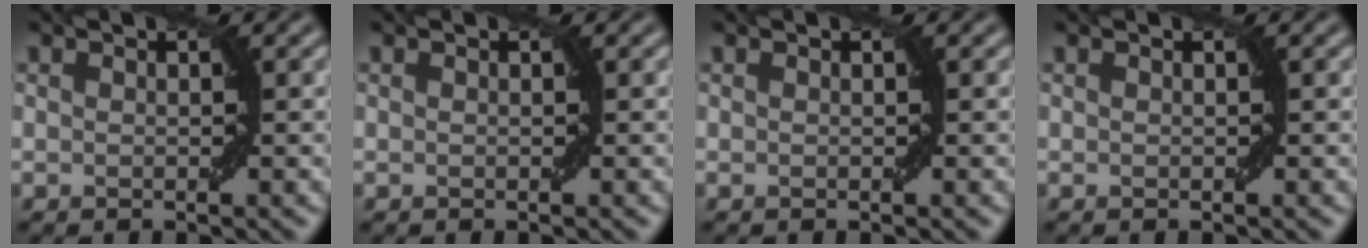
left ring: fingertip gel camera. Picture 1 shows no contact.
{"total": 0.0}
{"total": 0.0}
{"total": 0.0}